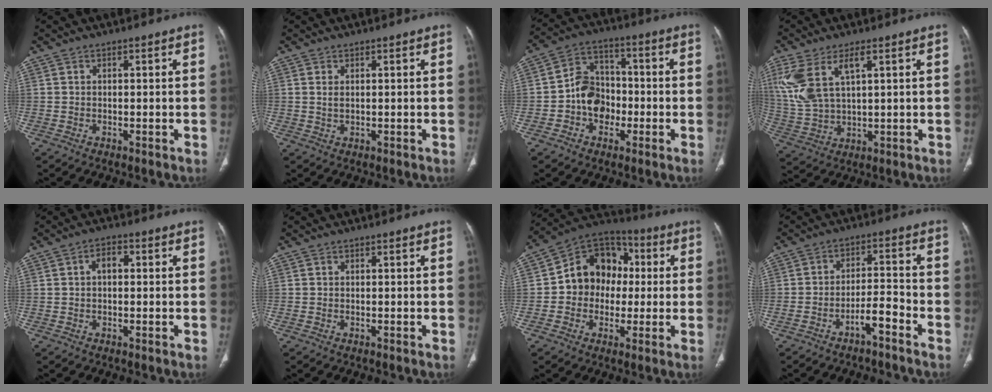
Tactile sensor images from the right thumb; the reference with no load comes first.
{"total": 1.2, "force": [0.4, 0.6, 1.0], "torque": [-0.022, 0.000, 0.013]}
{"total": 9.4, "force": [-2.3, 7.8, 4.8], "torque": [-0.051, 0.037, -0.050]}
{"total": 11.7, "force": [4.7, 5.2, 9.3], "torque": [-0.224, -0.005, 0.107]}
{"total": 3.1, "force": [0.4, 1.9, 2.4], "torque": [-0.037, 0.013, 0.002]}
{"total": 0.0}
{"total": 14.3, "force": [0.6, 11.8, 8.0], "torque": [-0.077, 0.033, -0.002]}
{"total": 5.2, "force": [-3.5, 1.4, 3.6], "torque": [-0.063, 0.042, -0.057]}